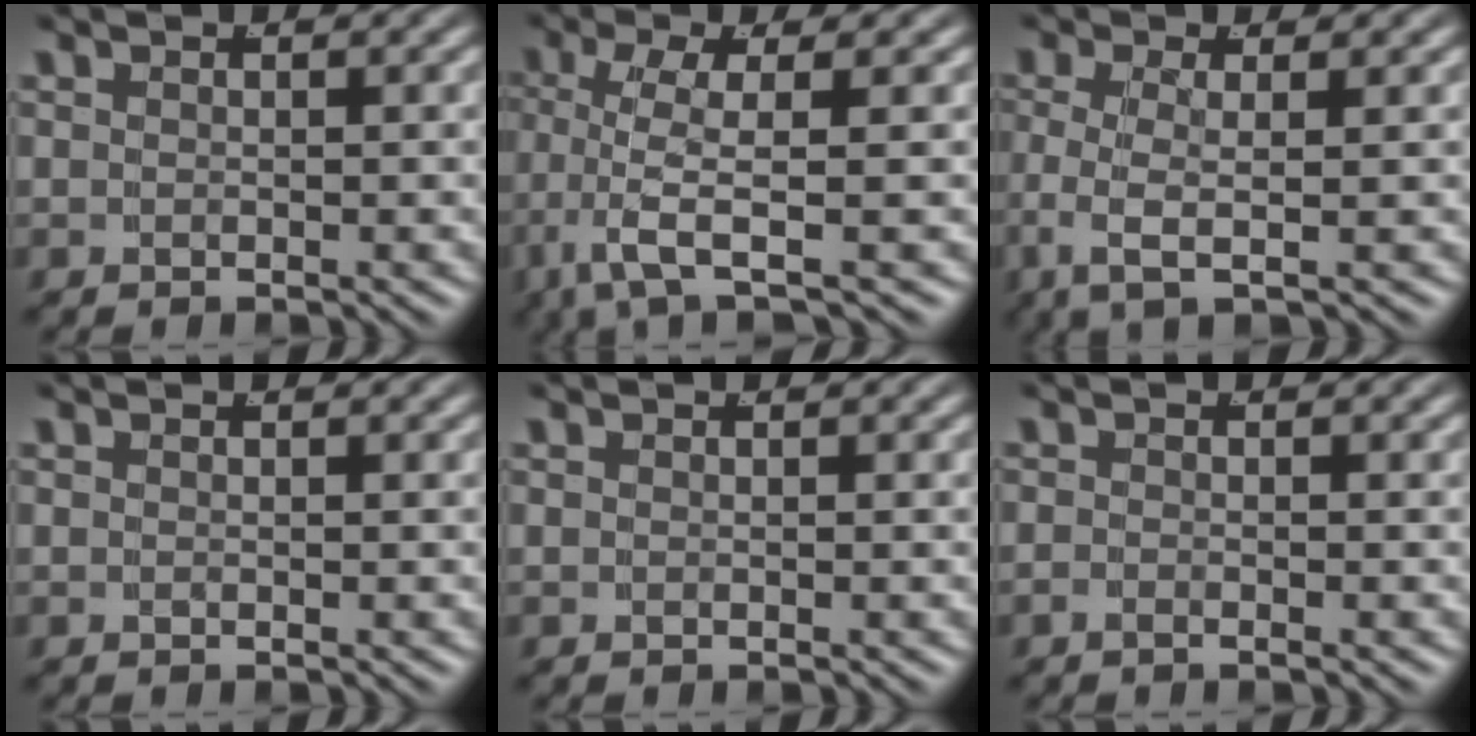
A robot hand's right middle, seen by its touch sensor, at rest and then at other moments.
{"total": 5.1, "force": [-0.9, 1.3, 4.8], "torque": [-0.115, -0.023, -0.001]}
{"total": 3.8, "force": [0.0, 1.5, 3.5], "torque": [-0.087, -0.013, 0.005]}
{"total": 0.0}
{"total": 0.0}
{"total": 0.9, "force": [-0.8, 0.0, 0.4], "torque": [-0.008, -0.005, -0.014]}